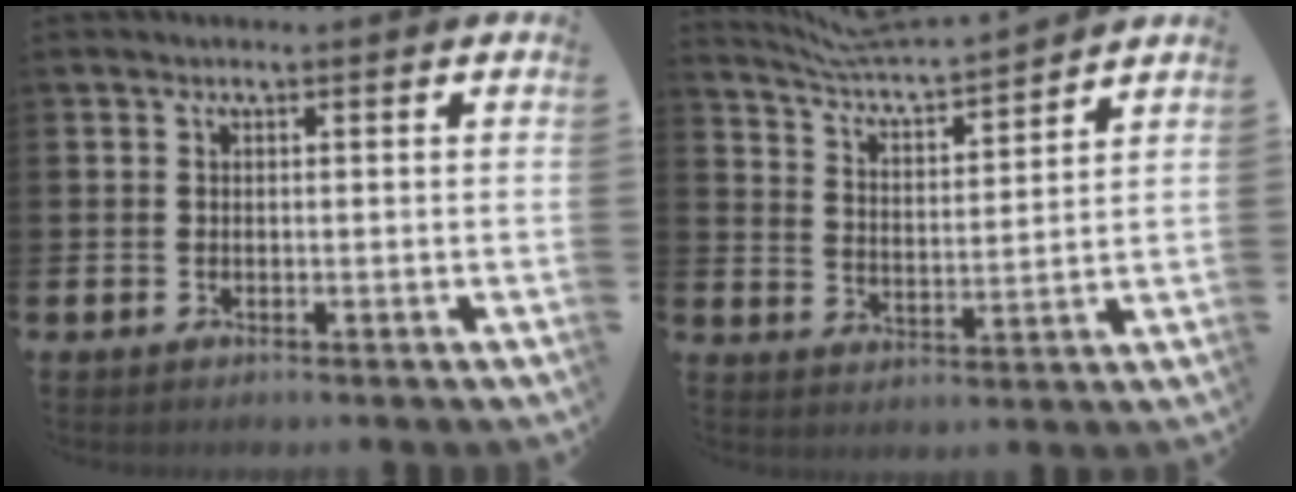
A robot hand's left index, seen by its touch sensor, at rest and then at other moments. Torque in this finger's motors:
{"motor_torque": [-0.19, -0.79, 0.13, 0.04]}